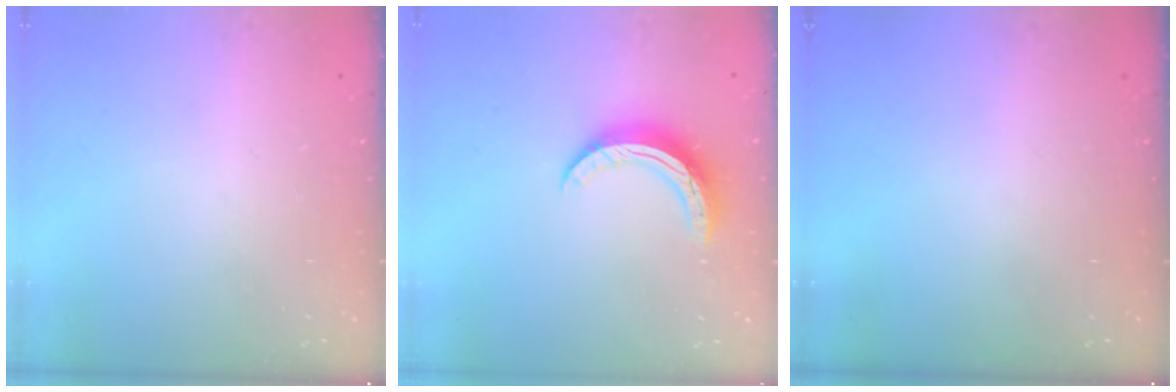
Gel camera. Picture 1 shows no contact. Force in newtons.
{"total": 10.1, "press": 10.1, "slide": 0.5}
{"total": 0.0}